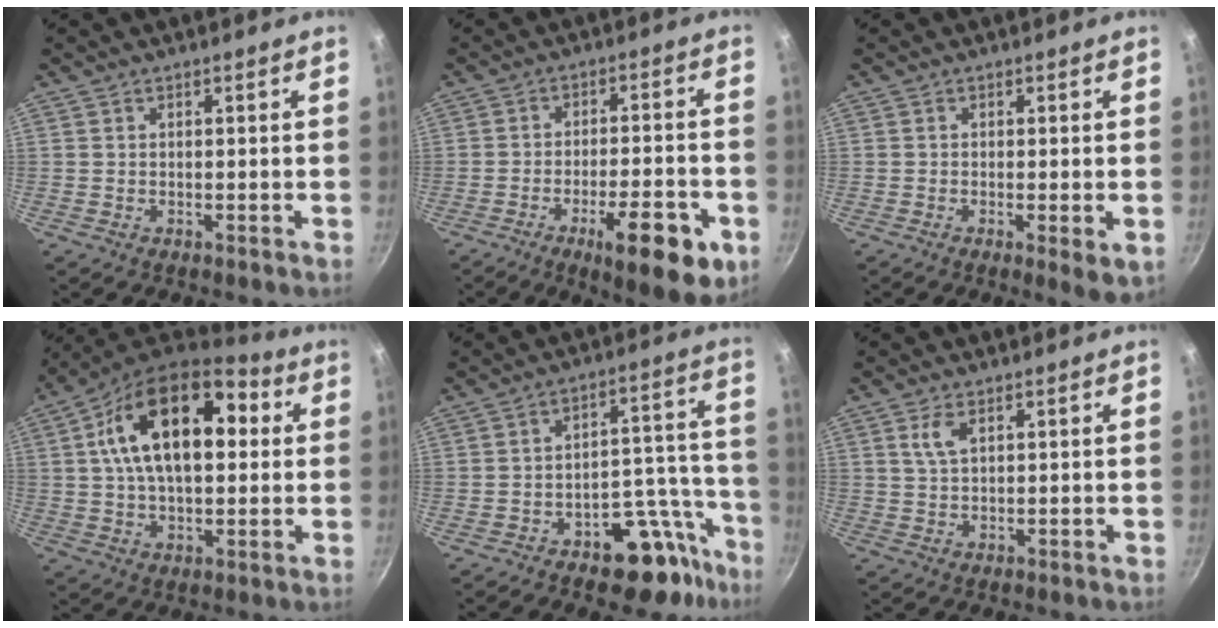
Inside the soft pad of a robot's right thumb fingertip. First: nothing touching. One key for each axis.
{"total": 14.7, "fx": -6.7, "fy": 4.4, "fz": 12.3, "tx": -0.166, "ty": 0.019, "tz": -0.091}
{"total": 3.9, "fx": -1.0, "fy": 0.9, "fz": 3.7, "tx": -0.059, "ty": -0.011, "tz": -0.017}
{"total": 21.7, "fx": 4.6, "fy": 12.0, "fz": 17.5, "tx": -0.276, "ty": 0.022, "tz": 0.063}
{"total": 13.4, "fx": -8.6, "fy": 6.5, "fz": 7.9, "tx": -0.059, "ty": 0.096, "tz": -0.121}
{"total": 3.4, "fx": 1.5, "fy": 1.6, "fz": 2.6, "tx": -0.052, "ty": 0.000, "tz": 0.034}